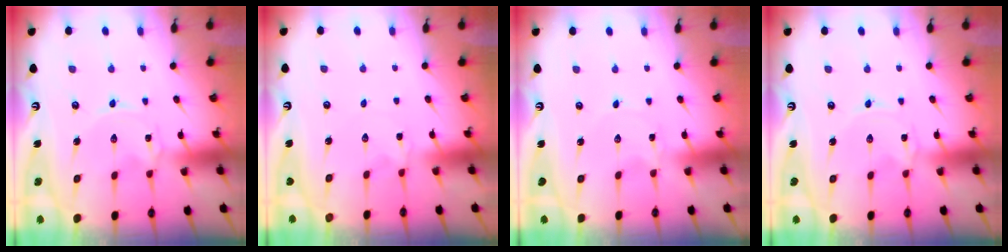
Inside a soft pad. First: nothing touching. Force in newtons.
{"total": 1.4, "press": 1.4, "slide": 0.3}
{"total": 0.0}
{"total": 0.0}